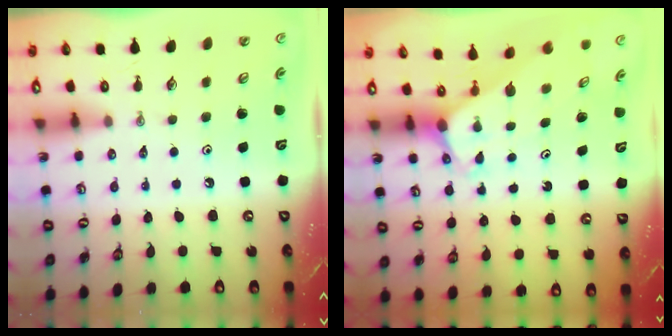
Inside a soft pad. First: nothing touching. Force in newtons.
{"total": 3.1, "press": 3.1, "slide": 0.0}